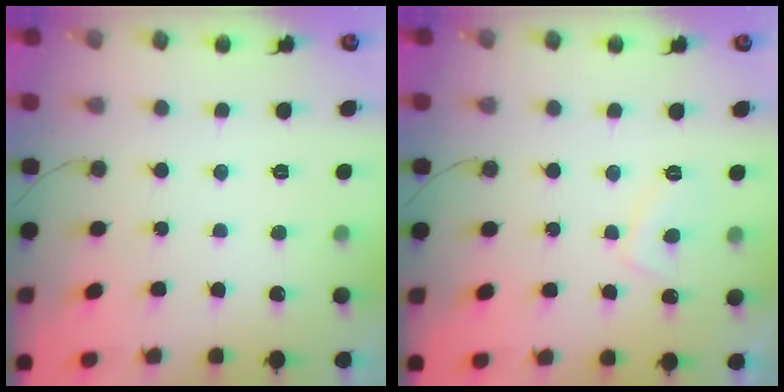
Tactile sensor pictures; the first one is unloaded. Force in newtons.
{"total": 3.1, "press": 3.0, "slide": 0.8}